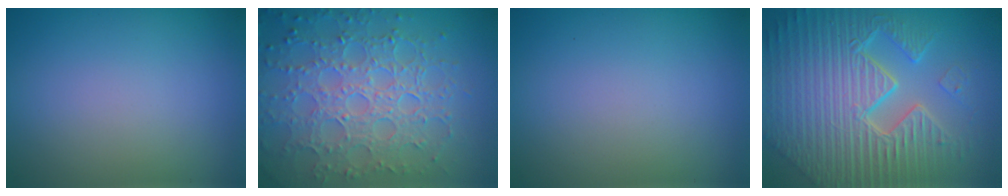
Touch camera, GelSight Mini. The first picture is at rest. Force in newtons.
{"total": 8.0, "press": 5.7, "slide": 5.6}
{"total": 0.0}
{"total": 11.2, "press": 7.1, "slide": 8.6}